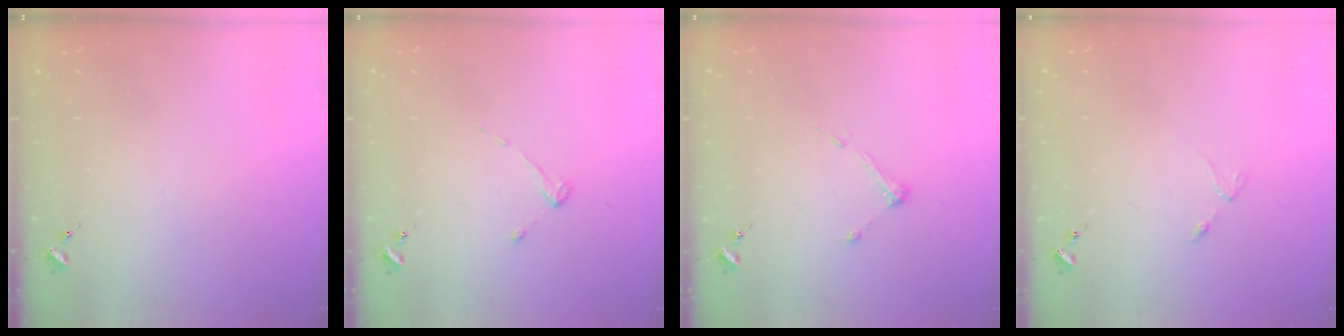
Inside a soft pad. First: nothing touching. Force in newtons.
{"total": 2.7, "press": 2.7, "slide": 0.3}
{"total": 4.4, "press": 4.3, "slide": 0.5}
{"total": 2.5, "press": 2.4, "slide": 0.4}